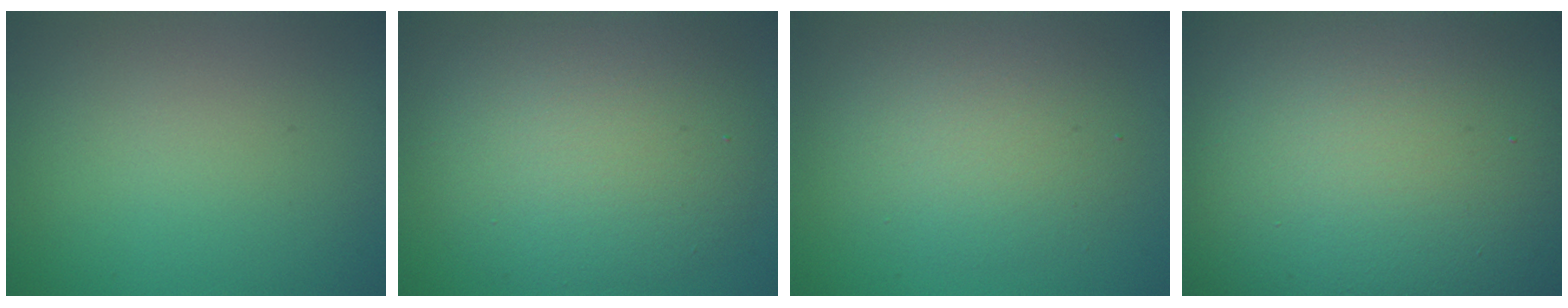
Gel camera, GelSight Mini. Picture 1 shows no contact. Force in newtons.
{"total": 7.8, "press": 7.8, "slide": 0.6}
{"total": 4.2, "press": 4.2, "slide": 0.1}
{"total": 23.0, "press": 23.0, "slide": 1.7}